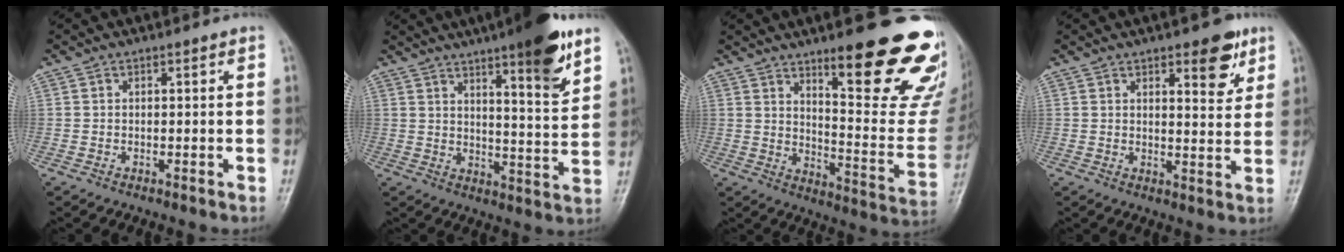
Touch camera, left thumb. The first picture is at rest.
{"total": 13.9, "force": [8.6, 2.3, 10.6], "torque": [-0.136, -0.051, 0.125]}
{"total": 24.5, "force": [15.5, 5.6, 18.1], "torque": [-0.201, -0.103, 0.219]}
{"total": 7.5, "force": [4.2, 2.9, 5.6], "torque": [-0.053, -0.023, 0.051]}